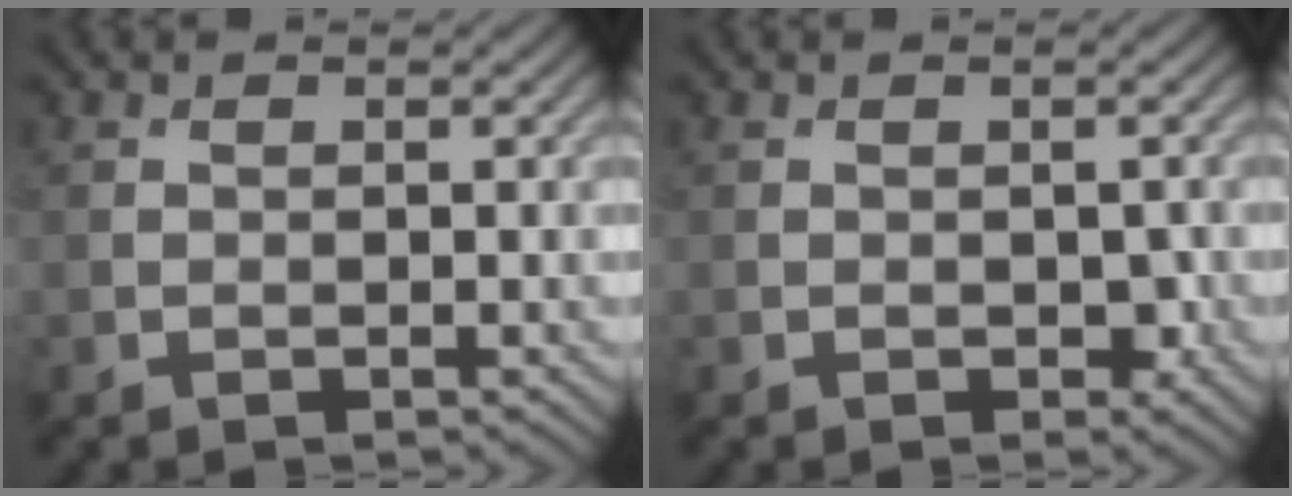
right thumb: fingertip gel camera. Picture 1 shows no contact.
{"total": 1.5, "force": [-0.4, 1.1, 1.0], "torque": [-0.017, -0.008, -0.003]}